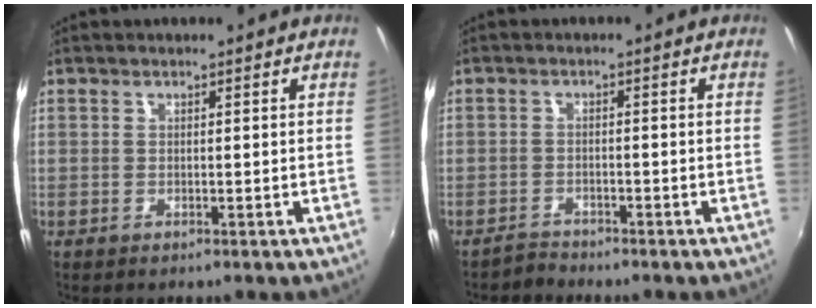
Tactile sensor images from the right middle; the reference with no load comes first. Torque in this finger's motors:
{"motor_torque": [0.39, -0.47, 0.09, 0.04]}